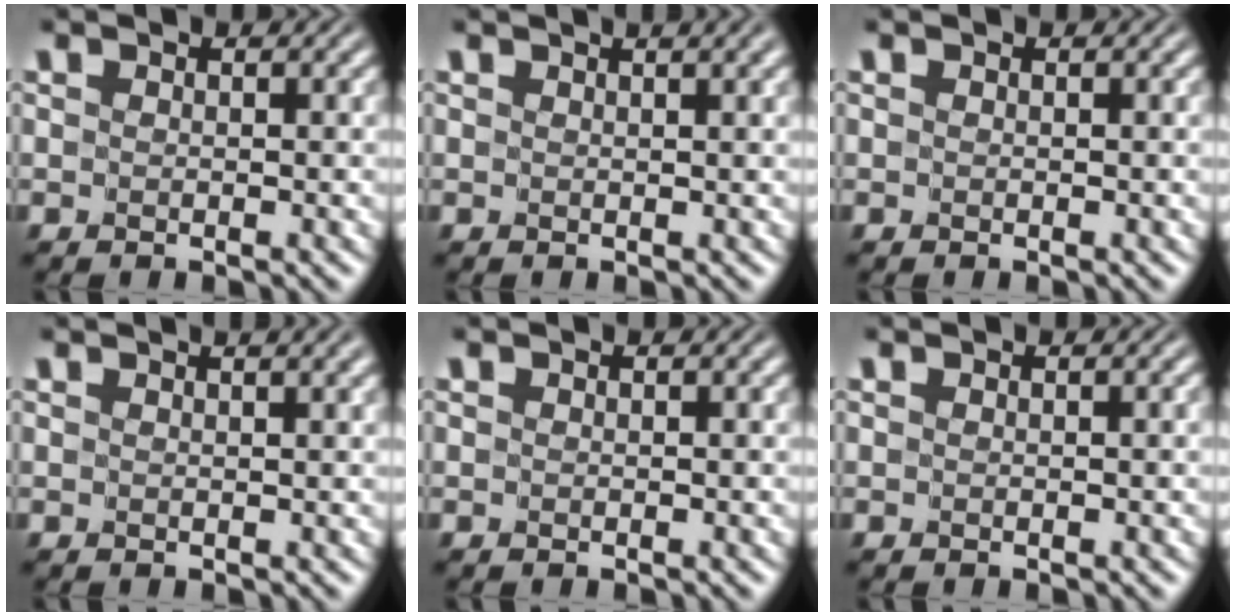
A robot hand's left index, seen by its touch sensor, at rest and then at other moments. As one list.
[{"total": 2.6, "force": [1.8, 0.6, 1.7], "torque": [-0.007, 0.000, 0.008]}, {"total": 0.0}, {"total": 2.0, "force": [1.6, 0.3, 1.2], "torque": [-0.005, -0.003, 0.009]}, {"total": 0.0}, {"total": 0.0}]